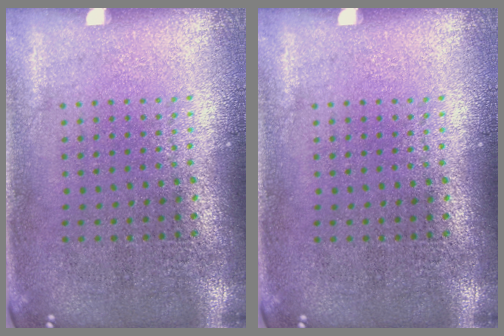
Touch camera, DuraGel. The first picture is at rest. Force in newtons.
{"total": 0.0}